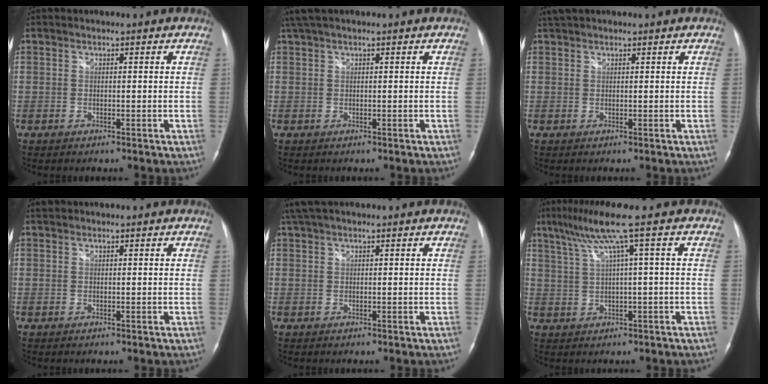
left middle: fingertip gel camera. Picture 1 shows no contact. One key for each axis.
{"total": 3.4, "fx": 2.7, "fy": 0.6, "fz": 2.1, "tx": -0.044, "ty": 0.039, "tz": 0.054}
{"total": 2.9, "fx": 2.7, "fy": 0.9, "fz": 0.8, "tx": -0.016, "ty": 0.026, "tz": 0.047}
{"total": 0.7, "fx": 0.6, "fy": 0.3, "fz": 0.0, "tx": -0.007, "ty": 0.016, "tz": 0.013}
{"total": 3.9, "fx": 3.1, "fy": 0.8, "fz": 2.2, "tx": -0.044, "ty": 0.038, "tz": 0.060}
{"total": 6.8, "fx": 3.3, "fy": -1.6, "fz": 5.7, "tx": -0.114, "ty": 0.025, "tz": 0.066}